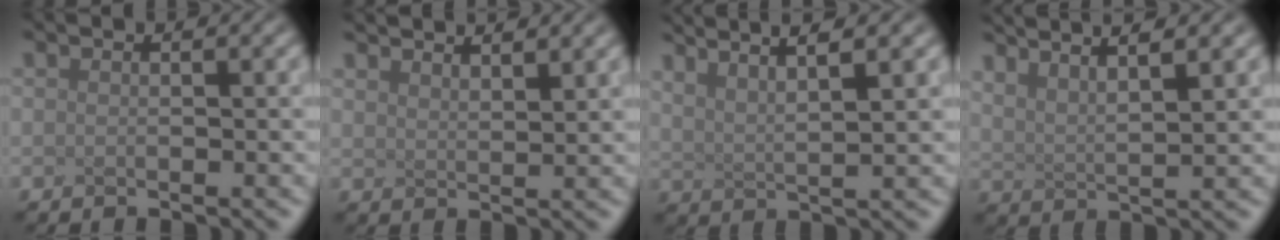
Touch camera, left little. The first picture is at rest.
{"total": 2.8, "force": [2.7, 0.0, 0.4], "torque": [-0.008, 0.014, 0.048]}
{"total": 4.1, "force": [3.0, -0.1, 2.8], "torque": [-0.076, 0.017, 0.062]}
{"total": 4.5, "force": [3.6, 0.3, 2.7], "torque": [-0.065, 0.022, 0.064]}